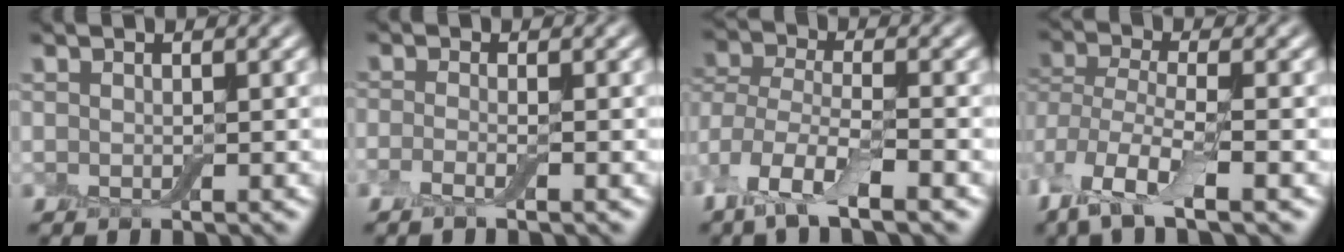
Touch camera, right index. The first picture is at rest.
{"total": 1.0, "force": [-0.7, 0.1, 0.8], "torque": [-0.020, -0.002, -0.020]}
{"total": 8.7, "force": [-4.2, 3.9, 6.5], "torque": [-0.142, -0.009, -0.086]}
{"total": 9.1, "force": [-4.3, 3.7, 7.1], "torque": [-0.166, -0.012, -0.083]}